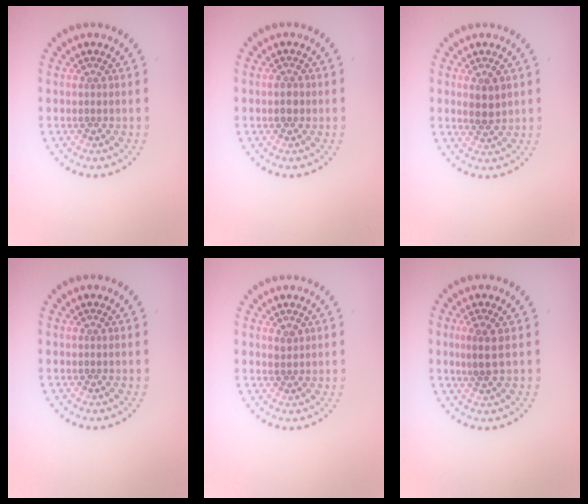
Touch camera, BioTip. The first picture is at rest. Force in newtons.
{"total": 1.0, "press": 1.0, "slide": 0.1}
{"total": 1.8, "press": 1.7, "slide": 0.6}
{"total": 0.0}
{"total": 0.9, "press": 0.8, "slide": 0.4}
{"total": 2.0, "press": 1.8, "slide": 0.8}